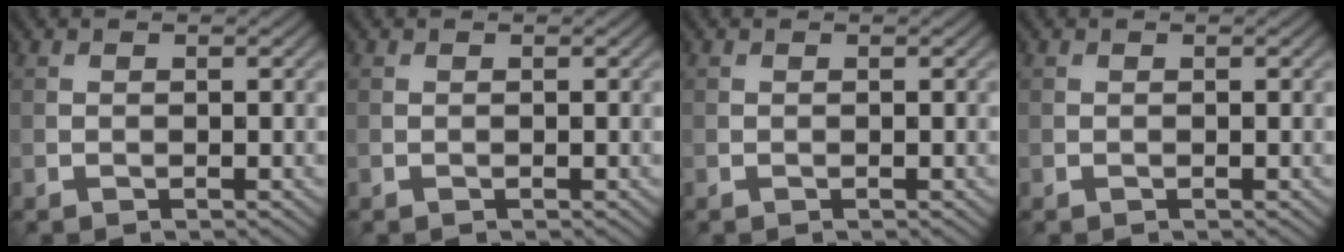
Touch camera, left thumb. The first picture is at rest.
{"total": 0.0}
{"total": 0.0}
{"total": 0.0}